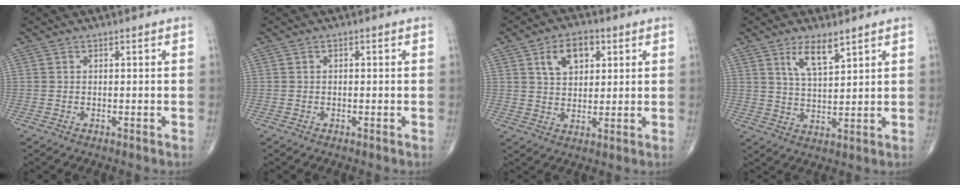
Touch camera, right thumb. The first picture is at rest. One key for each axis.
{"total": 0.0}
{"total": 8.3, "fx": 3.4, "fy": 5.1, "fz": 5.5, "tx": -0.071, "ty": -0.005, "tz": 0.056}
{"total": 6.7, "fx": 4.1, "fy": 2.1, "fz": 4.8, "tx": -0.081, "ty": -0.026, "tz": 0.080}